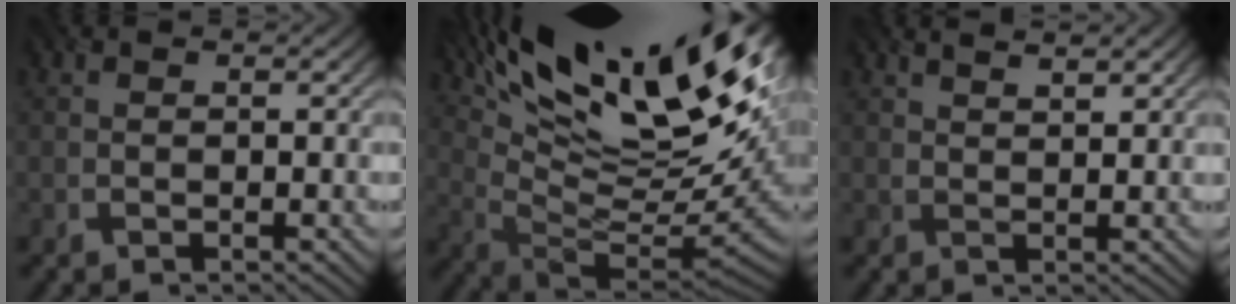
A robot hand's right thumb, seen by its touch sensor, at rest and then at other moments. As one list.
[{"total": 20.2, "force": [11.7, 5.9, 15.3], "torque": [-0.245, 0.010, 0.197]}, {"total": 2.3, "force": [1.8, 0.3, 1.4], "torque": [-0.025, 0.002, 0.034]}]